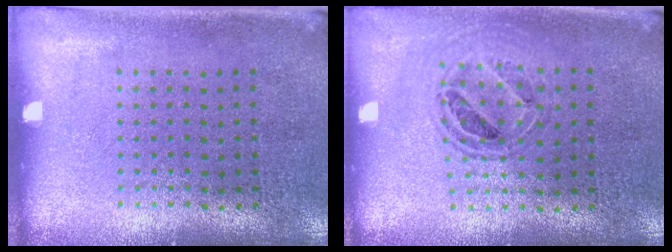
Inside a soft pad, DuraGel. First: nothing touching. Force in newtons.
{"total": 0.8, "press": 0.8, "slide": 0.2}